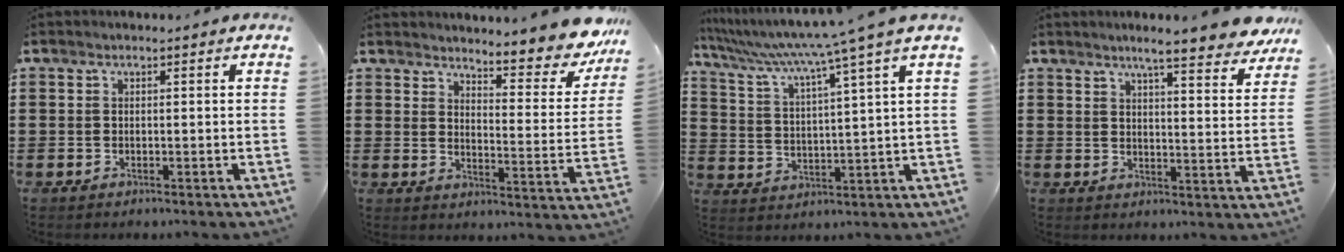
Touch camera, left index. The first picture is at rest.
{"total": 6.3, "force": [5.9, 0.1, 2.2], "torque": [-0.045, -0.049, 0.097]}
{"total": 7.0, "force": [5.4, -1.7, 4.1], "torque": [-0.104, -0.044, 0.082]}
{"total": 6.8, "force": [6.0, 0.1, 3.2], "torque": [-0.064, -0.030, 0.101]}